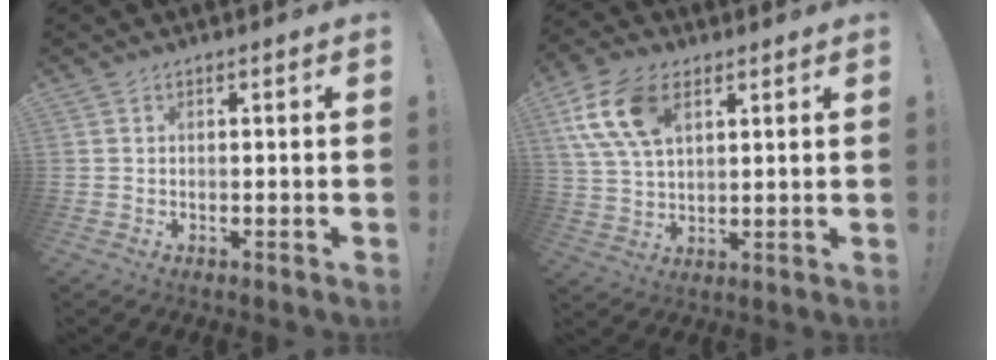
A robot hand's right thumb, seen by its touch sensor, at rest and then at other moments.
{"total": 14.3, "force": [6.0, 8.6, 9.8], "torque": [-0.194, -0.006, 0.115]}